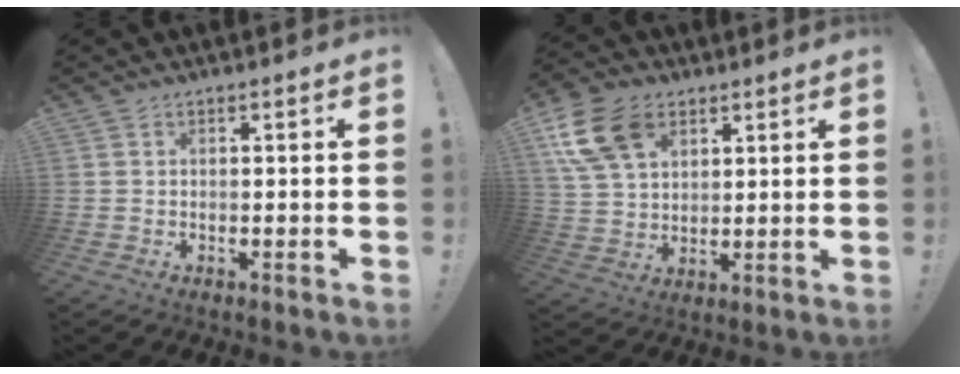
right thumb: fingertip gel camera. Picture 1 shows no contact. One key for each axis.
{"total": 15.8, "fx": 7.5, "fy": 10.6, "fz": 8.9, "tx": -0.168, "ty": -0.027, "tz": 0.145}